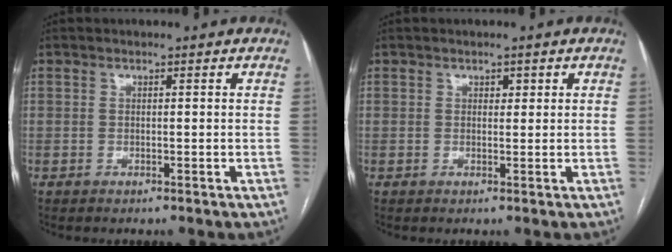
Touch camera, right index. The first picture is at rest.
{"total": 1.0, "force": [0.5, 0.7, 0.6], "torque": [-0.007, 0.001, 0.006]}